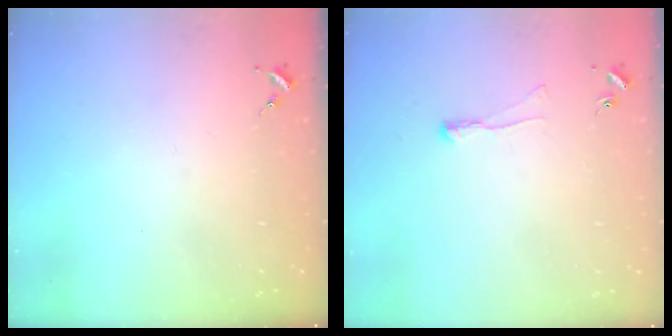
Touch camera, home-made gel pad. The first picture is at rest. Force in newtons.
{"total": 4.5, "press": 4.4, "slide": 0.8}